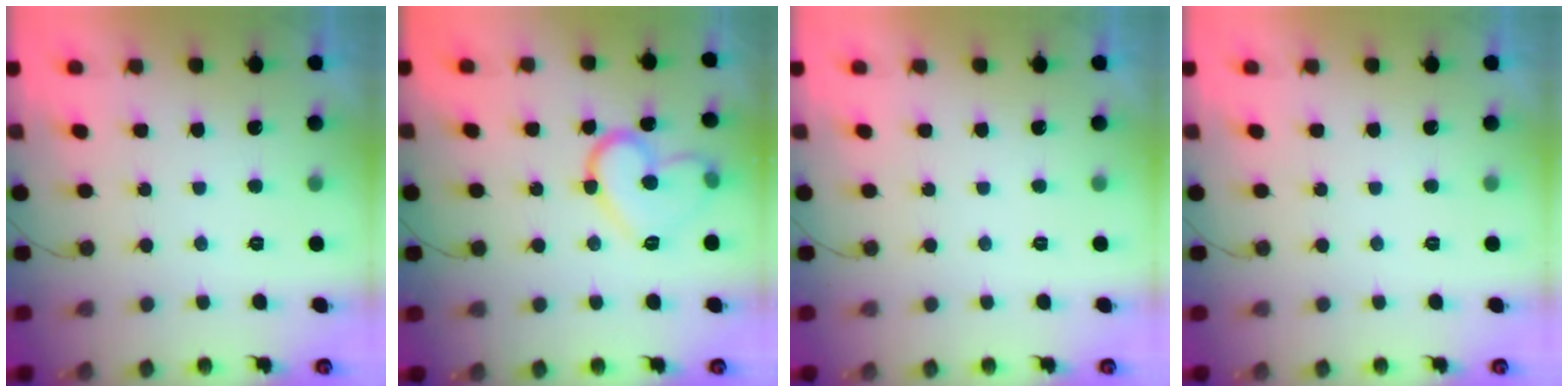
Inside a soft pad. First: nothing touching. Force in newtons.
{"total": 12.9, "press": 12.9, "slide": 0.6}
{"total": 0.0}
{"total": 0.0}